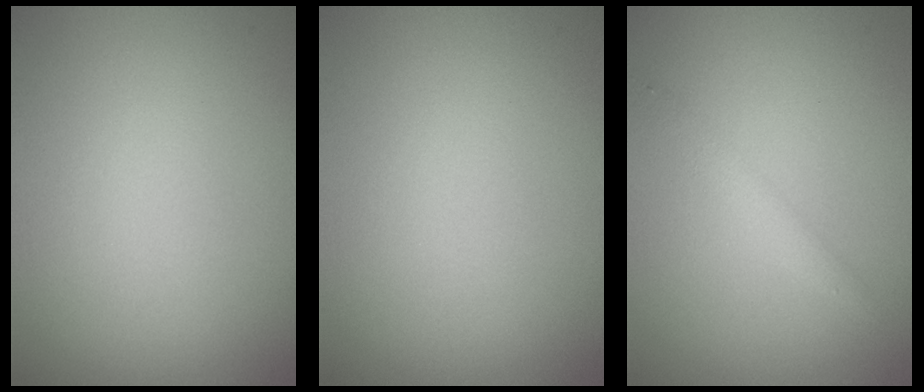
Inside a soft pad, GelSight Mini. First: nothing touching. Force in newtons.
{"total": 0.0}
{"total": 1.5, "press": 1.5, "slide": 0.1}